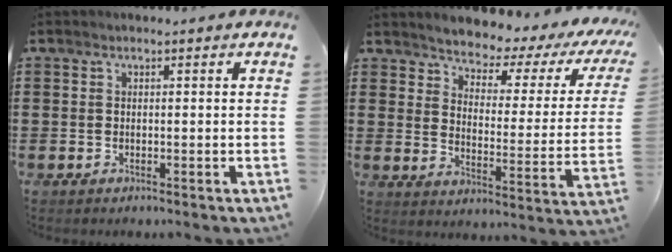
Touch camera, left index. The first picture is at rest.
{"total": 3.1, "force": [3.0, 0.5, 0.6], "torque": [-0.037, -0.032, 0.040]}